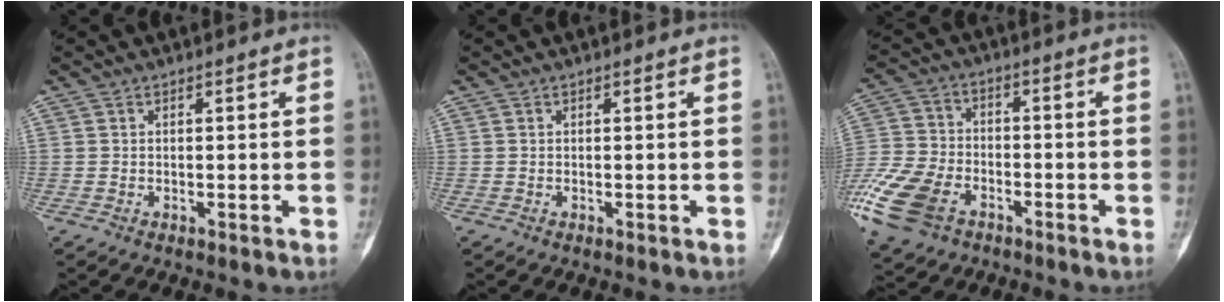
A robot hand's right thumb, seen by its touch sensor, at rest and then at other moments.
{"total": 0.0}
{"total": 16.4, "force": [-8.0, 10.4, 9.8], "torque": [-0.230, 0.010, -0.153]}